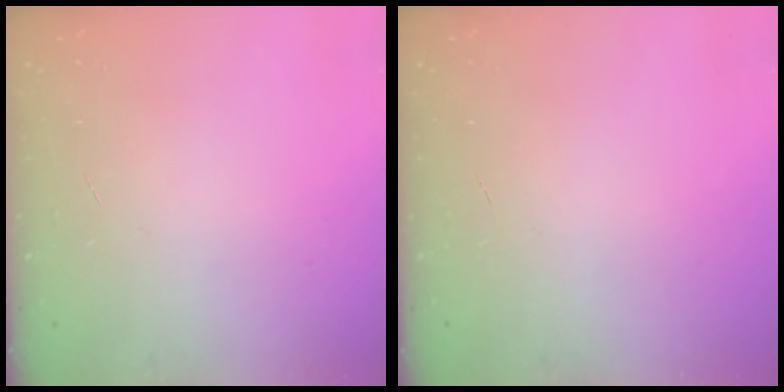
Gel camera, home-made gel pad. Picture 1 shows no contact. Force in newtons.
{"total": 0.0}